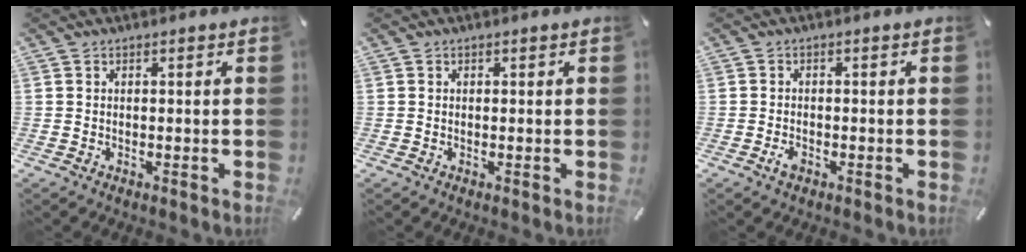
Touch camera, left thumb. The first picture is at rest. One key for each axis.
{"total": 0.0}
{"total": 1.9, "fx": -1.0, "fy": 1.2, "fz": 1.2, "tx": -0.028, "ty": 0.002, "tz": -0.020}